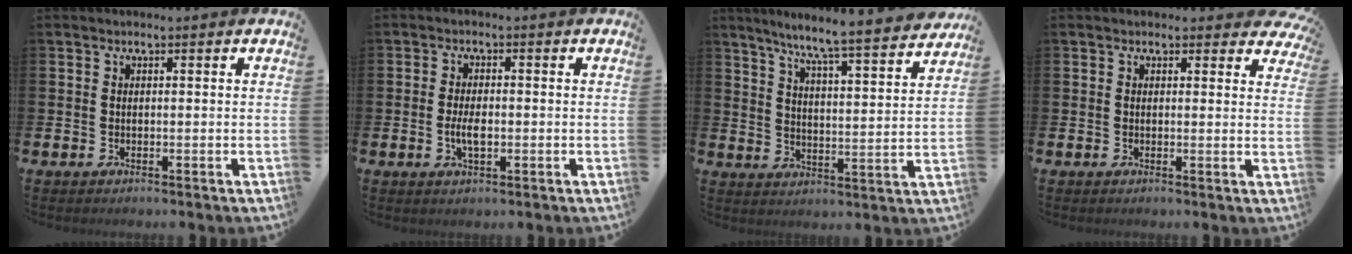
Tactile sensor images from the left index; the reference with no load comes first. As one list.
[{"total": 3.1, "force": [-0.4, 1.3, 2.7], "torque": [-0.035, -0.005, -0.011]}, {"total": 7.5, "force": [7.0, -0.4, 2.8], "torque": [-0.076, -0.053, 0.116]}, {"total": 1.5, "force": [1.3, 0.7, 0.2], "torque": [0.003, -0.001, 0.021]}]